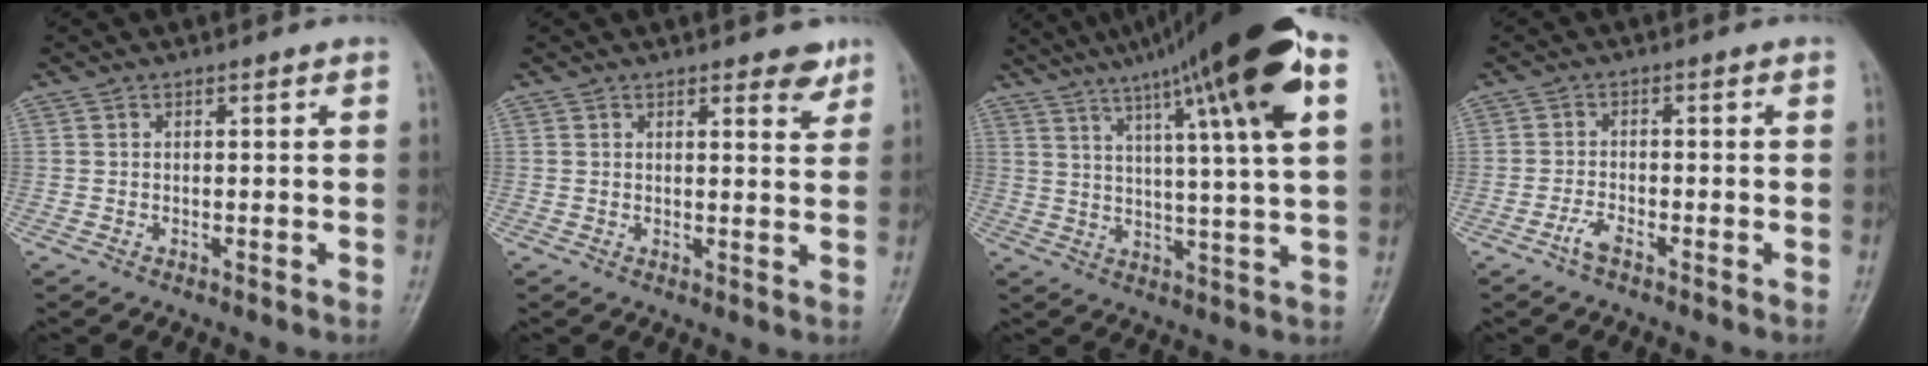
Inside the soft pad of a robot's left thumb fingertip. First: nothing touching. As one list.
[{"total": 3.6, "force": [2.5, 1.4, 2.3], "torque": [-0.013, -0.014, 0.028]}, {"total": 22.8, "force": [11.9, 2.0, 19.3], "torque": [-0.299, -0.003, 0.173]}, {"total": 2.5, "force": [-1.8, 0.7, 1.6], "torque": [-0.040, 0.012, -0.038]}]